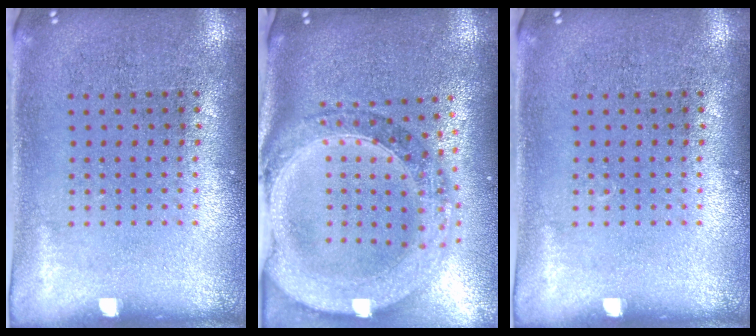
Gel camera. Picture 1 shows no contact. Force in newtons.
{"total": 2.5, "press": 2.2, "slide": 1.2}
{"total": 0.0}